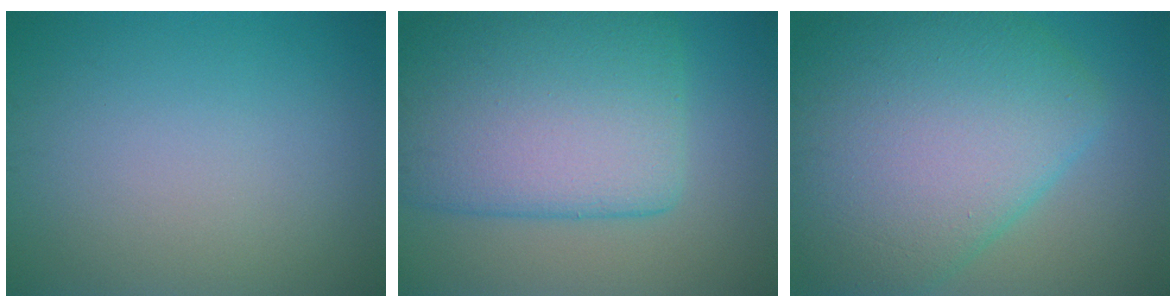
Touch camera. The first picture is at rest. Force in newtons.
{"total": 11.7, "press": 11.6, "slide": 0.8}
{"total": 12.1, "press": 12.1, "slide": 0.3}